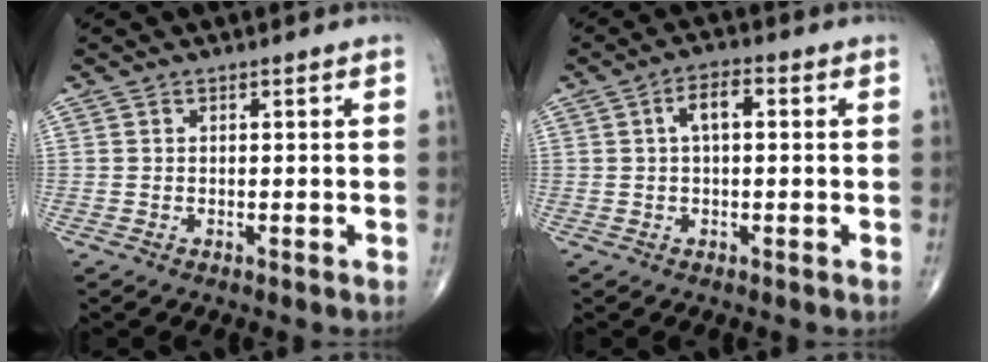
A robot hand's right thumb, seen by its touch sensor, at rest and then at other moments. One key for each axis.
{"total": 4.4, "fx": 0.8, "fy": 2.0, "fz": 3.8, "tx": -0.066, "ty": 0.013, "tz": 0.009}